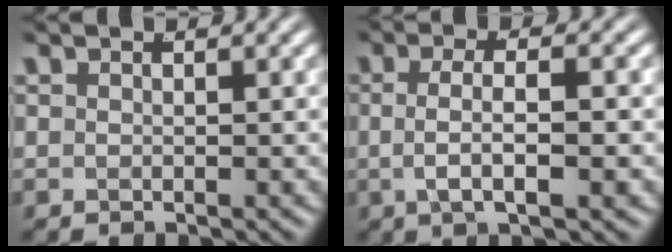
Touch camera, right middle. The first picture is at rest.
{"total": 4.0, "force": [-0.6, 1.4, 3.7], "torque": [-0.060, -0.002, -0.010]}